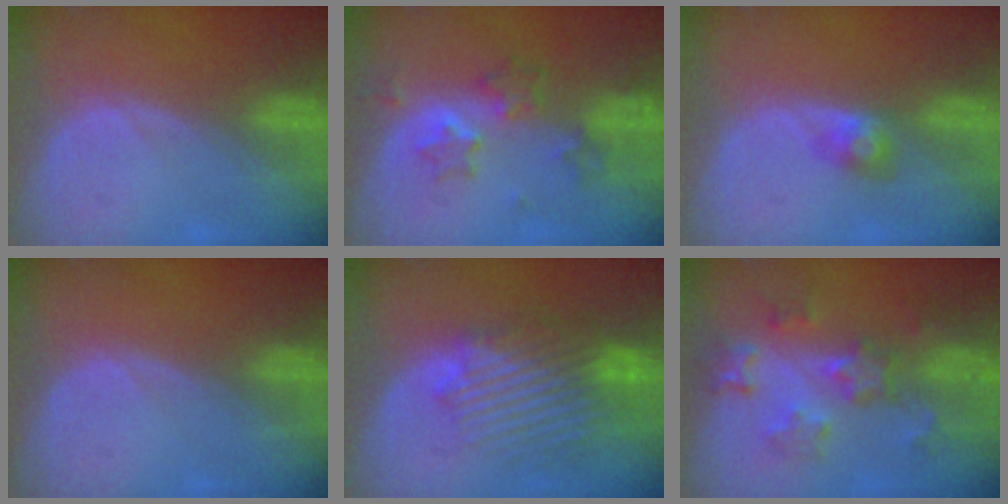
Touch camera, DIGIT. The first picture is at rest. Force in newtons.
{"total": 6.2, "press": 5.9, "slide": 2.0}
{"total": 2.7, "press": 2.7, "slide": 0.0}
{"total": 0.0}
{"total": 10.2, "press": 9.7, "slide": 3.0}
{"total": 7.2, "press": 7.2, "slide": 0.5}